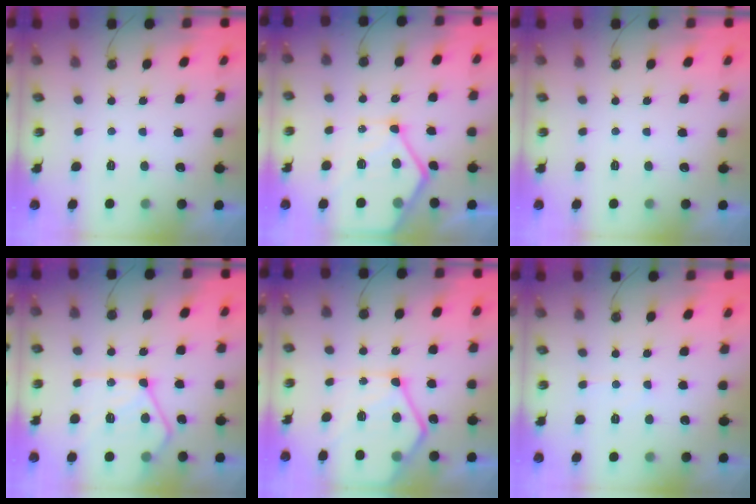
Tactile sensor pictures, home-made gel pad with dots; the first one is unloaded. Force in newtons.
{"total": 15.7, "press": 15.7, "slide": 1.6}
{"total": 0.0}
{"total": 17.9, "press": 17.8, "slide": 1.9}
{"total": 18.4, "press": 18.3, "slide": 2.0}
{"total": 4.8, "press": 4.7, "slide": 0.5}